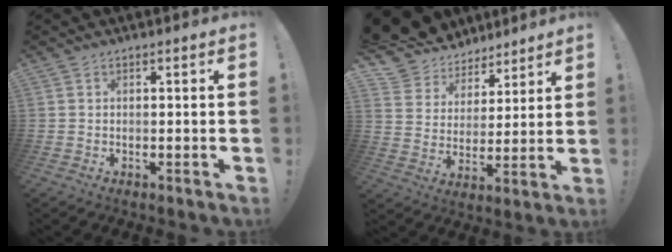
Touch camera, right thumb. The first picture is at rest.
{"total": 11.3, "force": [8.4, 7.5, 1.4], "torque": [-0.046, -0.067, 0.163]}